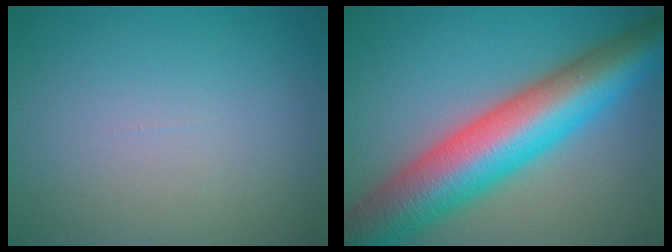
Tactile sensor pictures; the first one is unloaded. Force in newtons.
{"total": 12.5, "press": 12.5, "slide": 0.4}